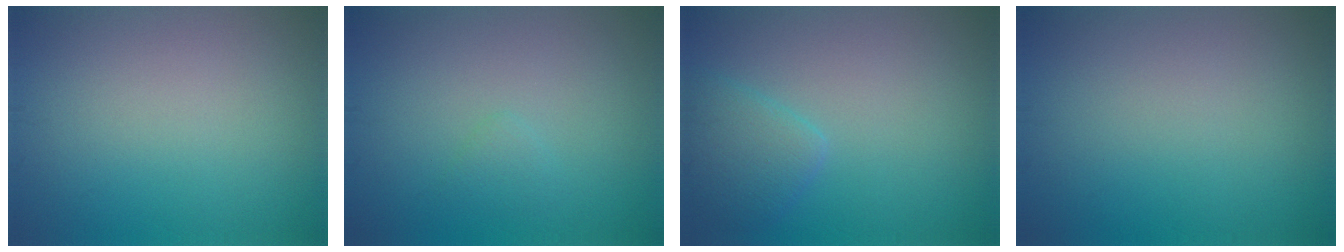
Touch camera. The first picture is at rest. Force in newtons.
{"total": 0.9, "press": 0.9, "slide": 0.1}
{"total": 2.5, "press": 2.5, "slide": 0.2}
{"total": 0.0}